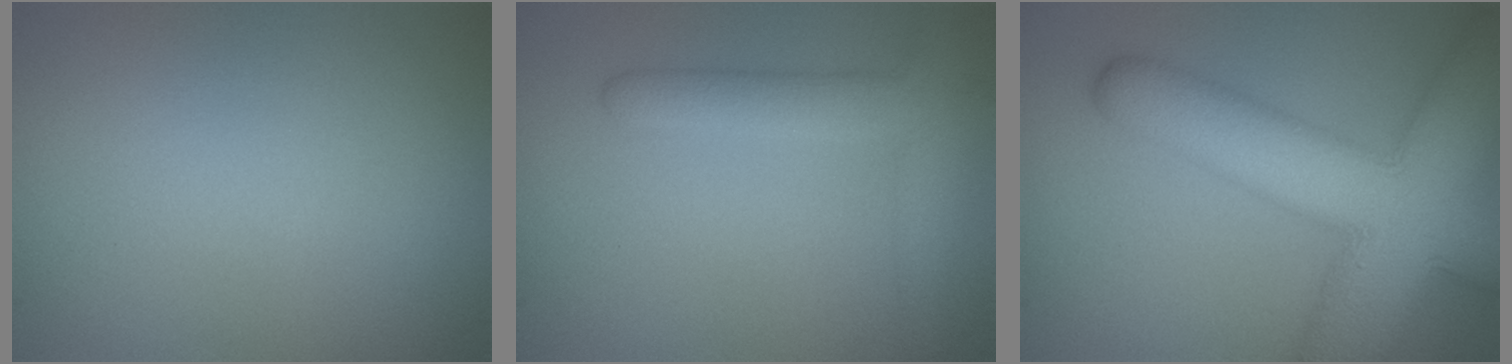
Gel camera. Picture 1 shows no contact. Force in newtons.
{"total": 4.1, "press": 4.1, "slide": 0.3}
{"total": 12.6, "press": 12.6, "slide": 0.4}